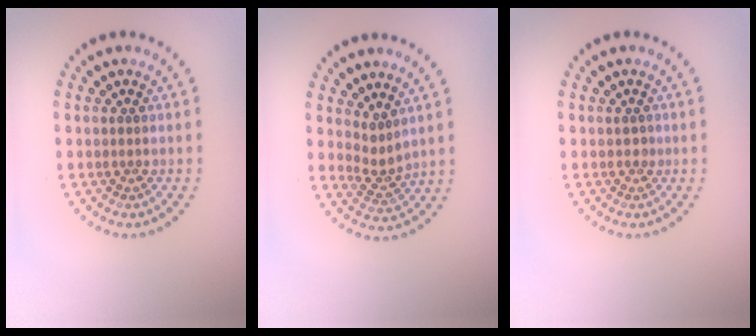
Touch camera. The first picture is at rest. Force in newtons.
{"total": 2.0, "press": 1.4, "slide": 1.3}
{"total": 0.5, "press": 0.4, "slide": 0.3}